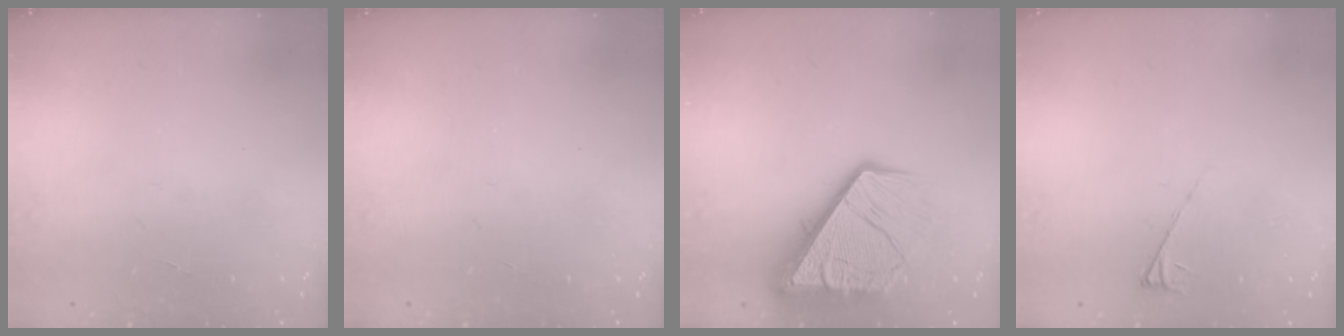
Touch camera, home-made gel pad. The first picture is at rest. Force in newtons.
{"total": 0.0}
{"total": 15.2, "press": 15.1, "slide": 1.7}
{"total": 3.5, "press": 3.5, "slide": 0.6}